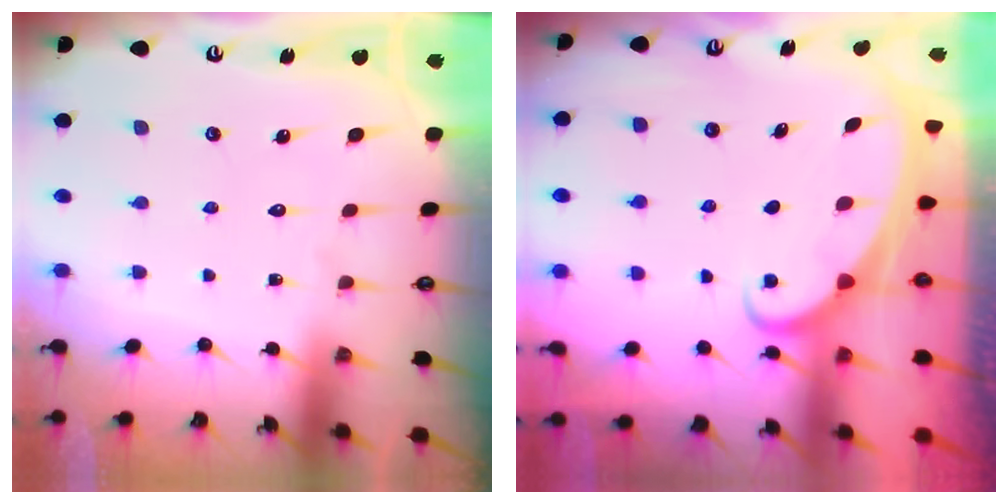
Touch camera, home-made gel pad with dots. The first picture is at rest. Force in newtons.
{"total": 2.0, "press": 2.0, "slide": 0.3}